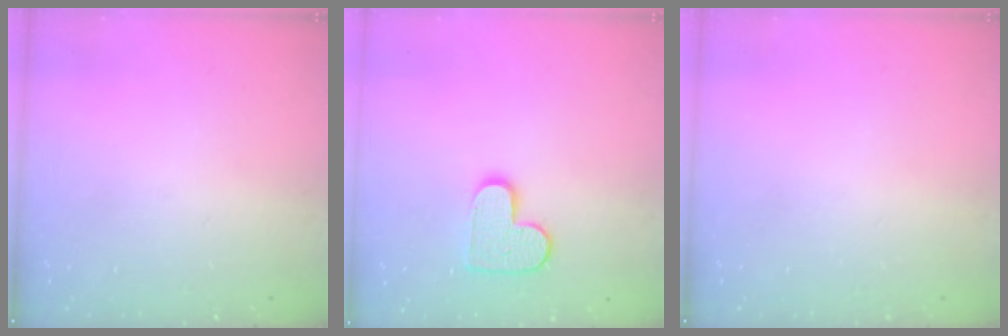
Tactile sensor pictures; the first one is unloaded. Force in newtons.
{"total": 10.6, "press": 10.6, "slide": 0.7}
{"total": 0.0}